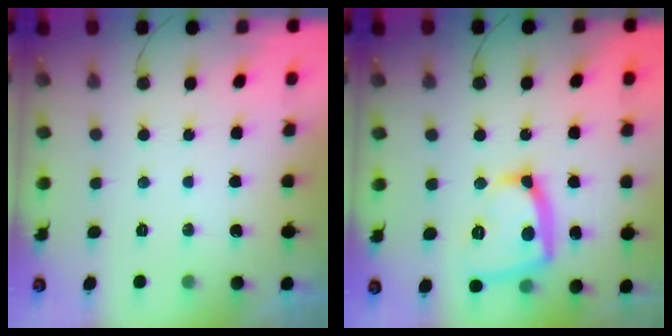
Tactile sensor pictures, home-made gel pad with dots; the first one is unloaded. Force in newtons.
{"total": 14.9, "press": 14.8, "slide": 1.5}